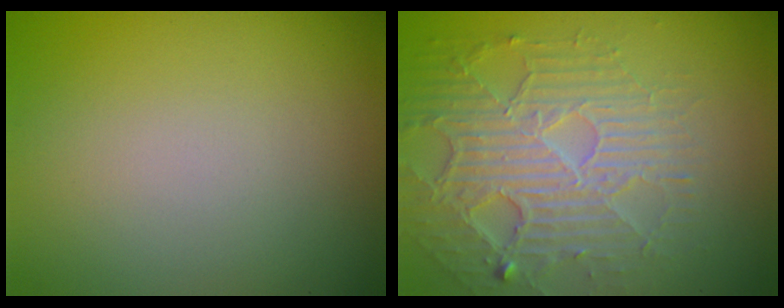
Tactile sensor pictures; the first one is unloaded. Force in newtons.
{"total": 5.3, "press": 4.4, "slide": 3.0}